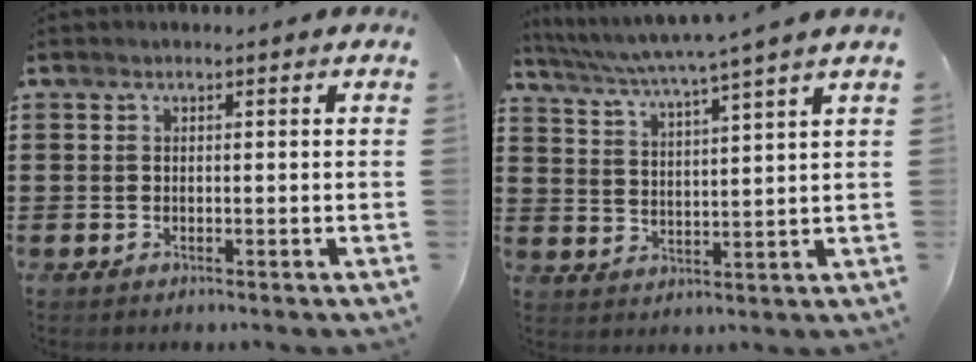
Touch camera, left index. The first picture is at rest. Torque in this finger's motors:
{"motor_torque": [1.01, -1.13, 0.29, 0.21]}